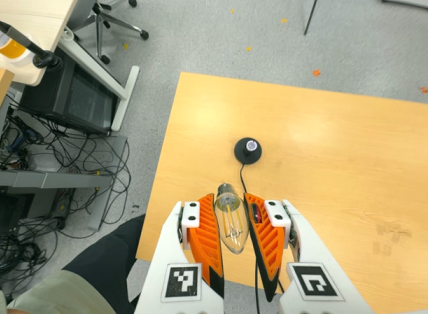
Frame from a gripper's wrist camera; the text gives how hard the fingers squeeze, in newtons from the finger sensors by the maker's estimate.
{"total": 18.0, "left": 19.2, "right": 16.9}